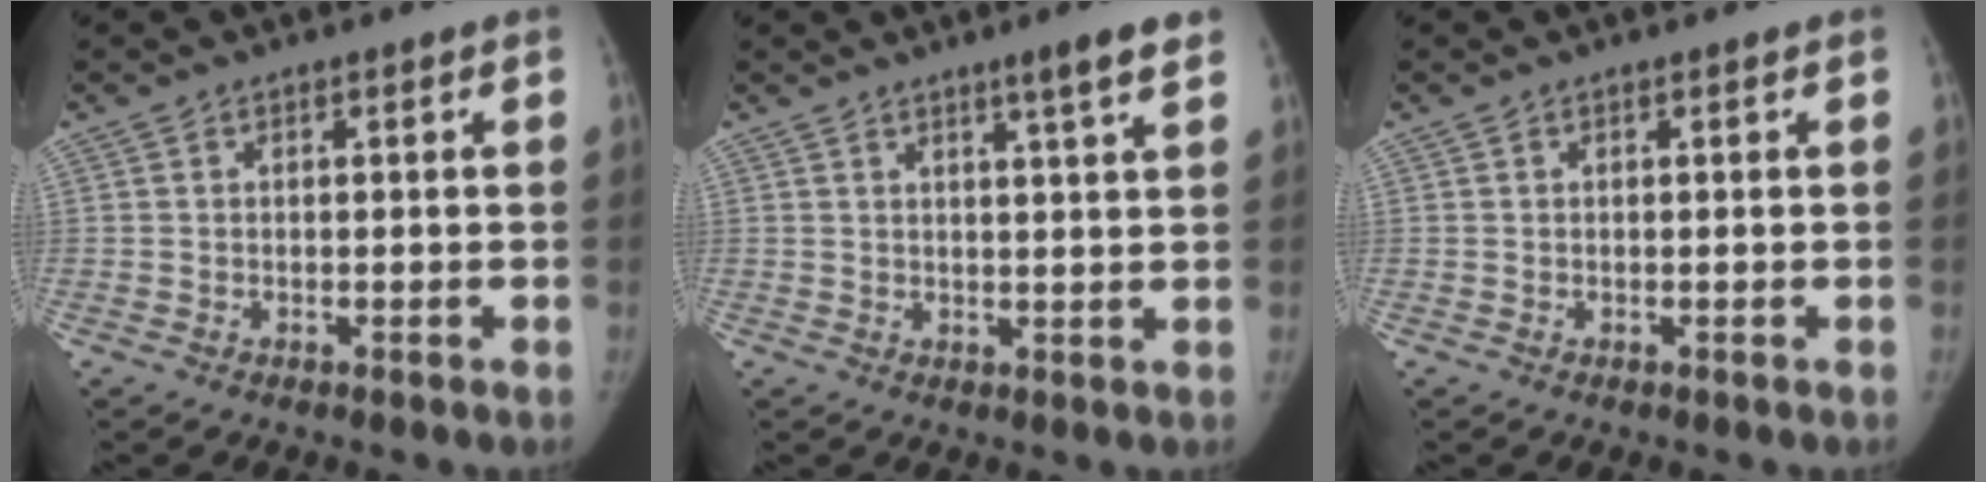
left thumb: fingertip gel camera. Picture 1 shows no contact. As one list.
[{"total": 4.8, "force": [3.2, -0.2, 3.5], "torque": [-0.052, -0.020, 0.048]}, {"total": 0.0}]